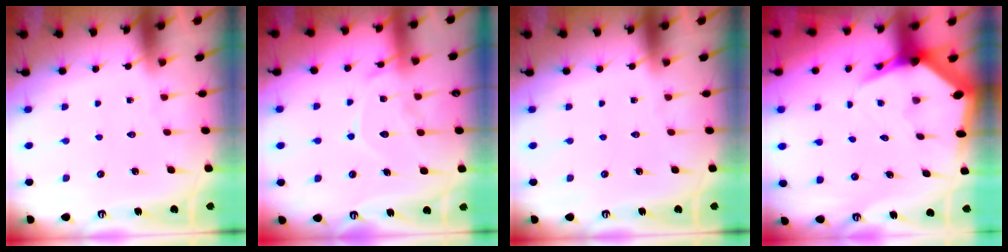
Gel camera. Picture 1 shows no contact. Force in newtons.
{"total": 12.3, "press": 12.3, "slide": 1.2}
{"total": 0.0}
{"total": 6.0, "press": 5.9, "slide": 0.8}